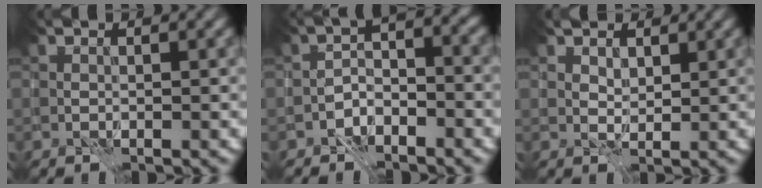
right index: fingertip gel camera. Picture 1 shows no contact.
{"total": 3.0, "force": [-2.2, 1.4, 1.5], "torque": [-0.024, 0.010, -0.047]}
{"total": 2.3, "force": [1.8, 1.2, 0.5], "torque": [-0.013, -0.007, 0.028]}